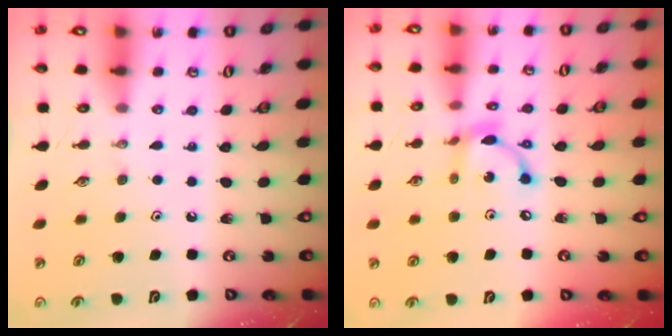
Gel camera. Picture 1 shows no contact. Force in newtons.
{"total": 10.3, "press": 10.3, "slide": 0.4}